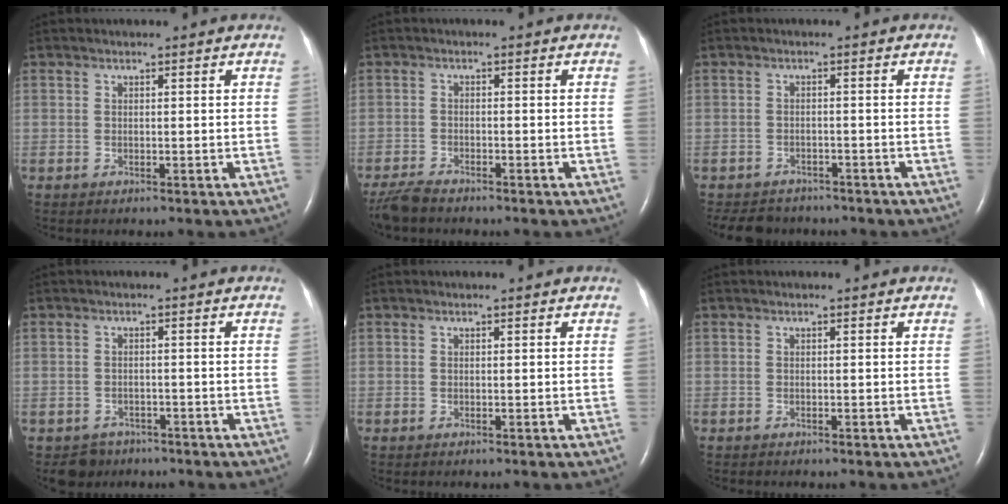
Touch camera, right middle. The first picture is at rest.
{"total": 3.9, "force": [-3.6, 0.7, 1.4], "torque": [-0.033, -0.015, -0.068]}
{"total": 7.1, "force": [-6.4, 3.0, 1.2], "torque": [-0.023, -0.003, -0.088]}
{"total": 3.0, "force": [-2.2, 2.0, -0.2], "torque": [-0.004, 0.005, -0.033]}
{"total": 0.0}
{"total": 0.0}